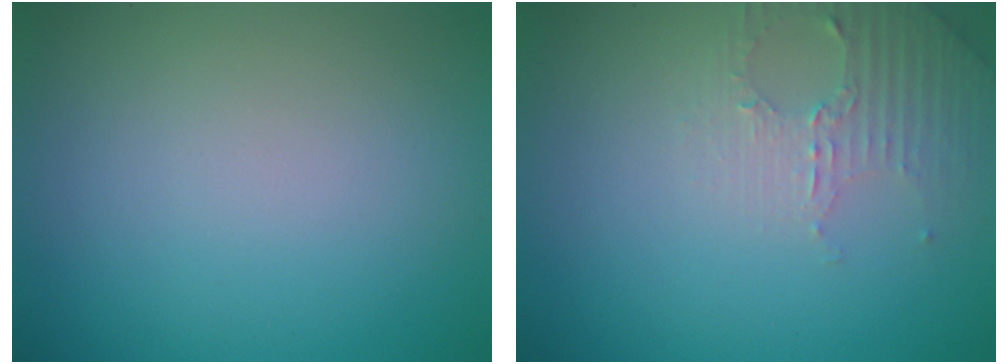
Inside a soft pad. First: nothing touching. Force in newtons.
{"total": 2.6, "press": 2.5, "slide": 0.7}